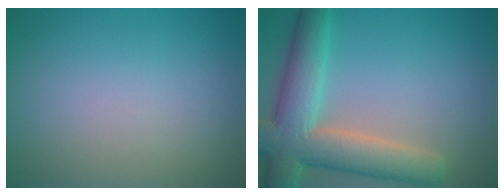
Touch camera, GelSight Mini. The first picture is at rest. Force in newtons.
{"total": 8.5, "press": 8.5, "slide": 0.6}